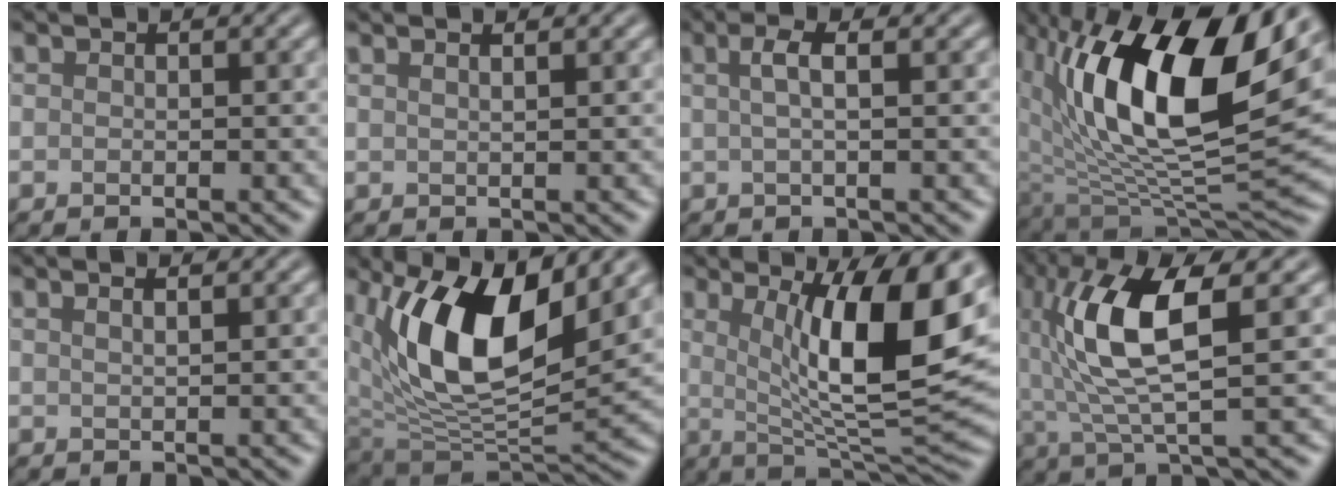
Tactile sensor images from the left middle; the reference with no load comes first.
{"total": 2.2, "force": [1.4, 1.0, 1.4], "torque": [0.000, 0.004, -0.009]}
{"total": 2.3, "force": [0.6, 0.6, 2.1], "torque": [-0.036, 0.007, 0.008]}
{"total": 14.8, "force": [5.4, 6.7, 12.1], "torque": [-0.209, 0.001, 0.093]}
{"total": 2.5, "force": [1.6, 1.1, 1.6], "torque": [0.000, 0.009, -0.010]}
{"total": 12.1, "force": [4.7, 5.9, 9.4], "torque": [-0.166, -0.009, 0.086]}
{"total": 12.6, "force": [2.9, 3.3, 11.8], "torque": [-0.161, -0.008, 0.047]}
{"total": 8.3, "force": [1.8, 2.2, 7.8], "torque": [-0.159, 0.004, 0.036]}